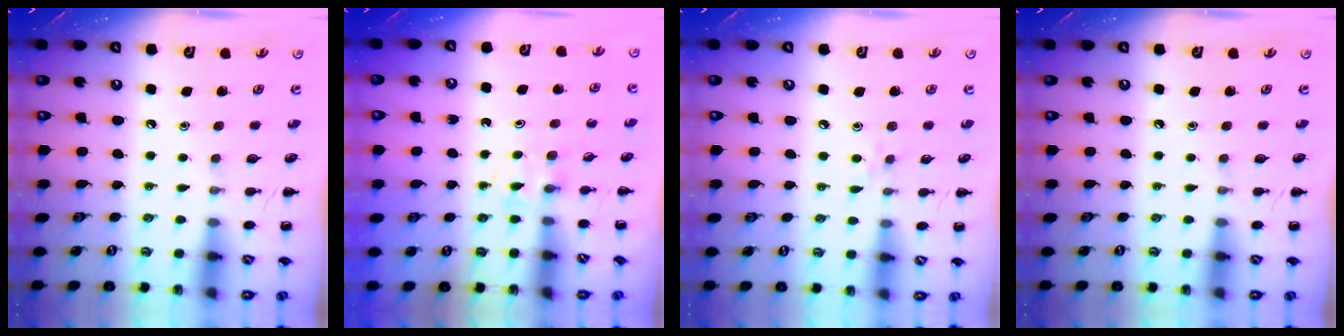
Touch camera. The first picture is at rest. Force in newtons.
{"total": 3.3, "press": 3.1, "slide": 1.1}
{"total": 4.1, "press": 3.8, "slide": 1.5}
{"total": 0.0}